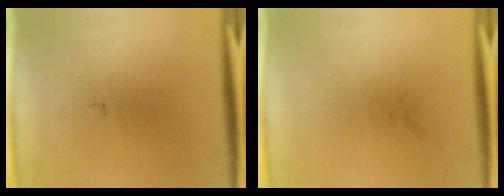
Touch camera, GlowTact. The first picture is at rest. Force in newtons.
{"total": 0.0}